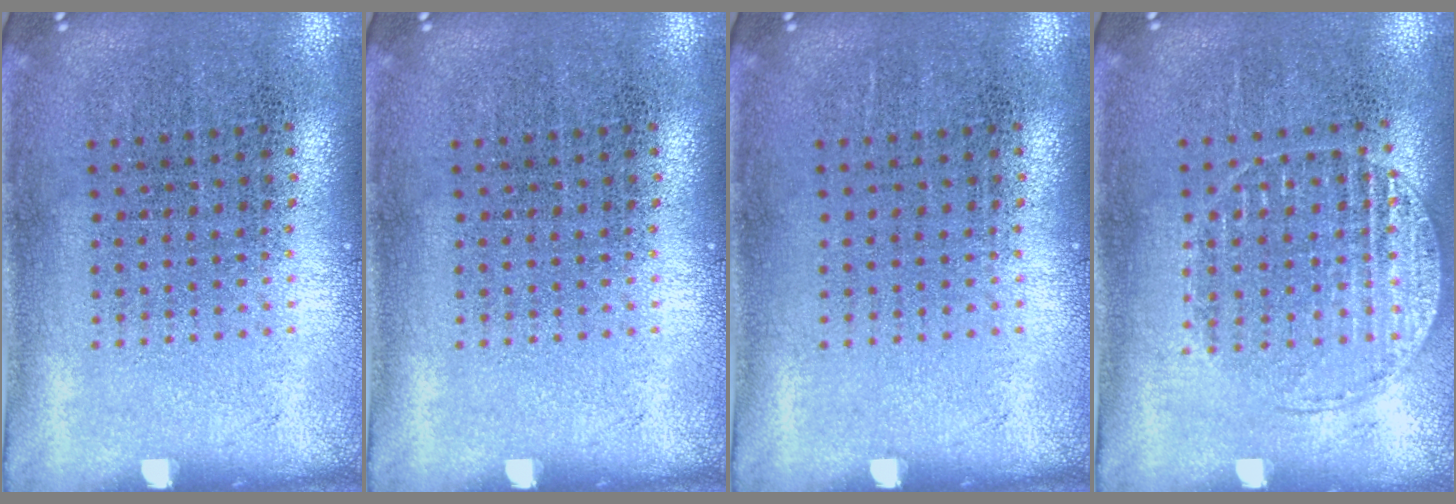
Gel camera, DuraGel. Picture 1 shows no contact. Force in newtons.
{"total": 0.0}
{"total": 0.0}
{"total": 1.2, "press": 1.1, "slide": 0.4}